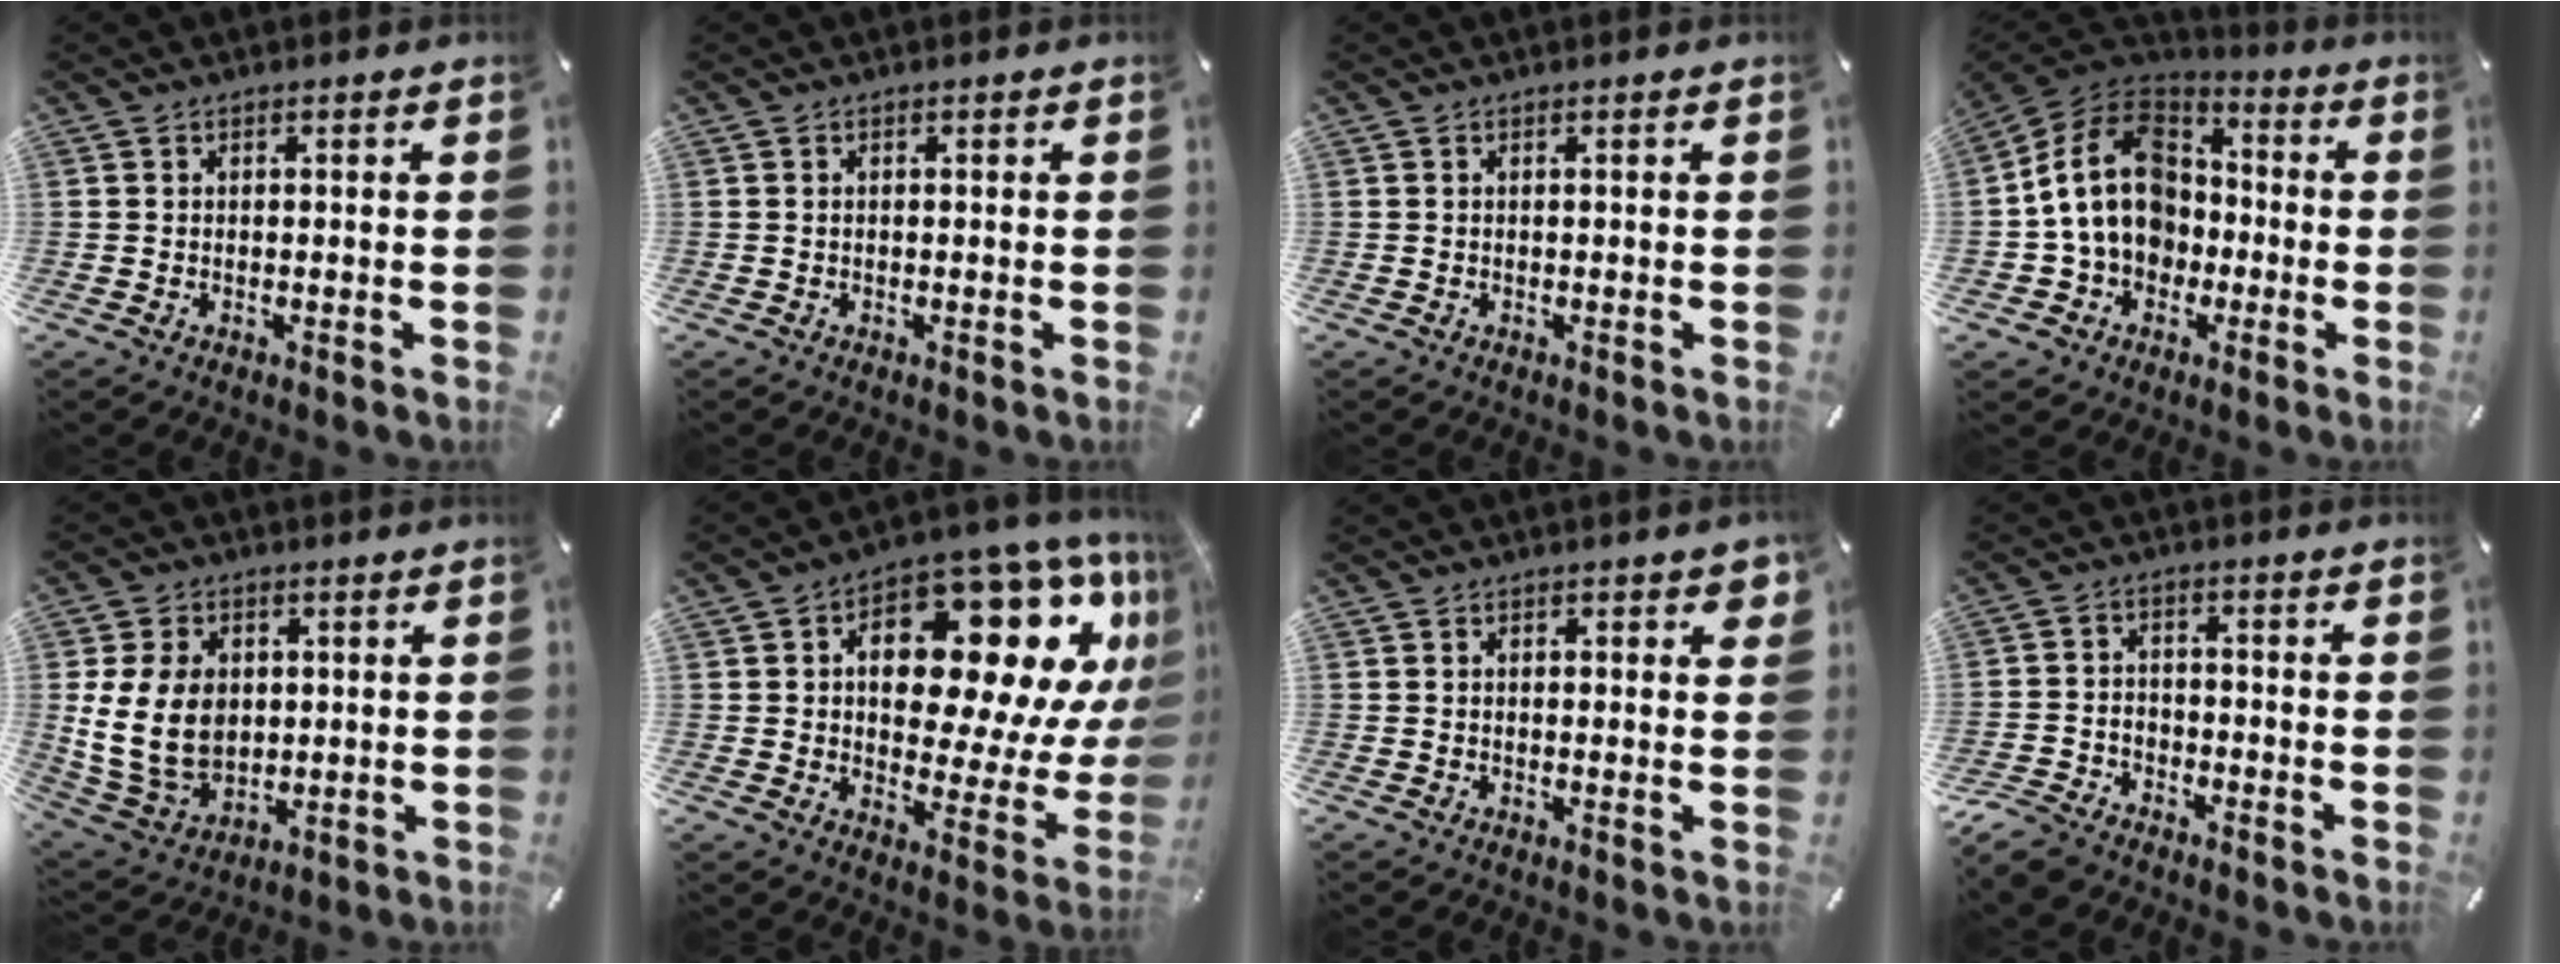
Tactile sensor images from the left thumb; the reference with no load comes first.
{"total": 0.0}
{"total": 0.0}
{"total": 16.3, "force": [-1.6, 13.7, 8.6], "torque": [-0.189, 0.026, -0.029]}
{"total": 13.7, "force": [1.5, 10.7, 8.4], "torque": [-0.185, 0.003, 0.028]}
{"total": 22.2, "force": [9.3, 11.4, 16.6], "torque": [-0.219, -0.073, 0.150]}
{"total": 1.4, "force": [0.7, 0.7, 1.0], "torque": [-0.015, 0.002, 0.010]}
{"total": 6.7, "force": [-5.7, 3.1, 1.7], "torque": [-0.043, 0.027, -0.113]}